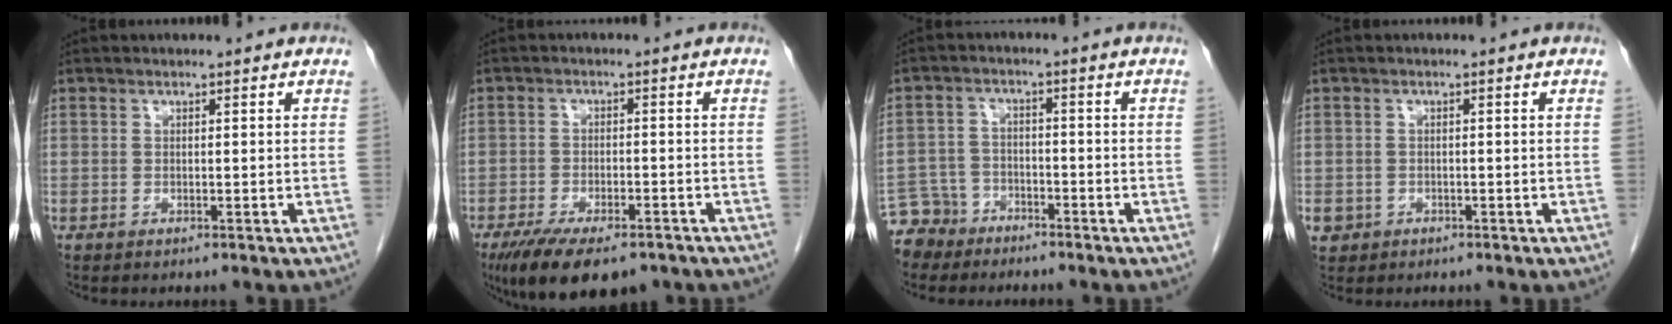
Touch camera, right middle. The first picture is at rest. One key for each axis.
{"total": 12.5, "fx": -9.0, "fy": 4.5, "fz": 7.4, "tx": -0.124, "ty": -0.015, "tz": -0.134}
{"total": 5.5, "fx": -4.5, "fy": 3.2, "fz": -0.5, "tx": 0.010, "ty": -0.002, "tz": -0.088}
{"total": 2.5, "fx": -1.1, "fy": 2.1, "fz": 0.5, "tx": -0.006, "ty": 0.003, "tz": -0.014}